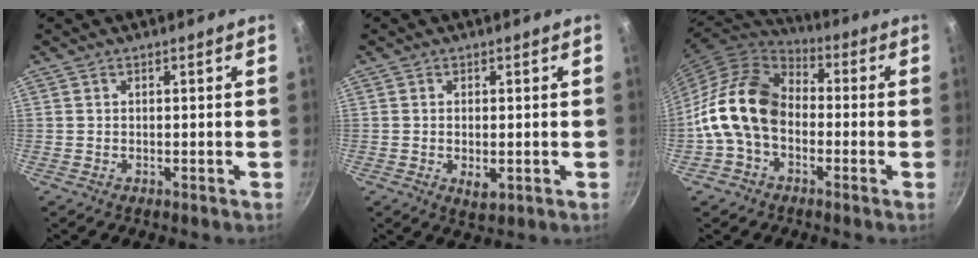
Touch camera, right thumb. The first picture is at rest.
{"total": 3.2, "force": [-0.6, 1.6, 2.8], "torque": [-0.046, -0.010, -0.006]}
{"total": 15.4, "force": [-2.2, 11.0, 10.5], "torque": [-0.165, 0.038, -0.061]}